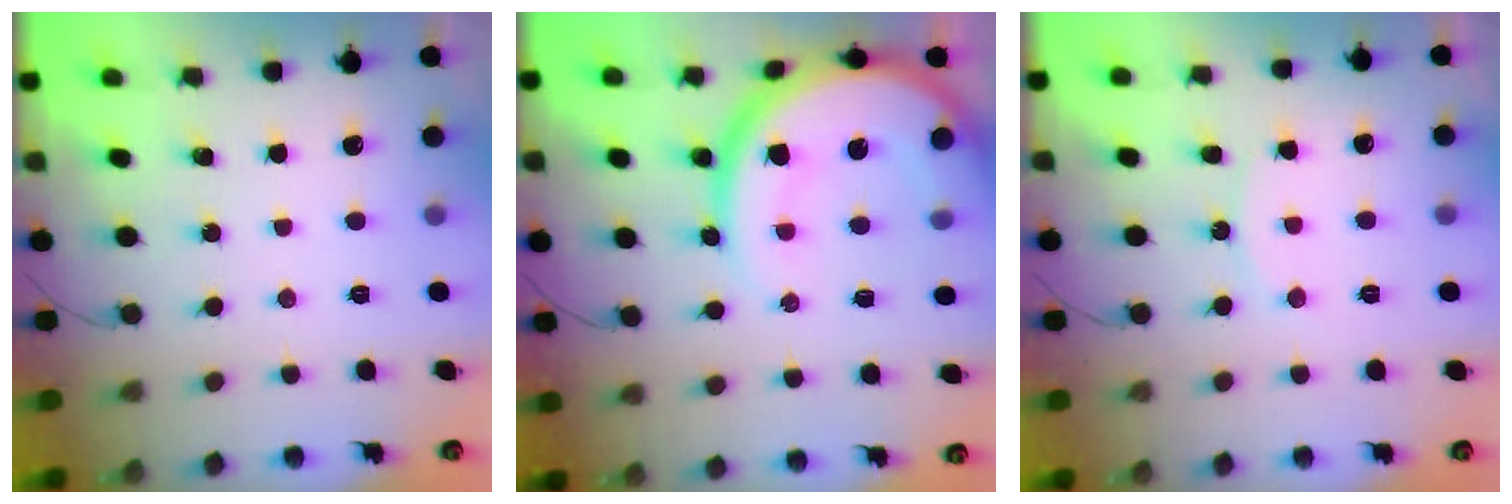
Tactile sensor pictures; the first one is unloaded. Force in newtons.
{"total": 20.2, "press": 20.1, "slide": 1.8}
{"total": 7.0, "press": 6.9, "slide": 0.6}